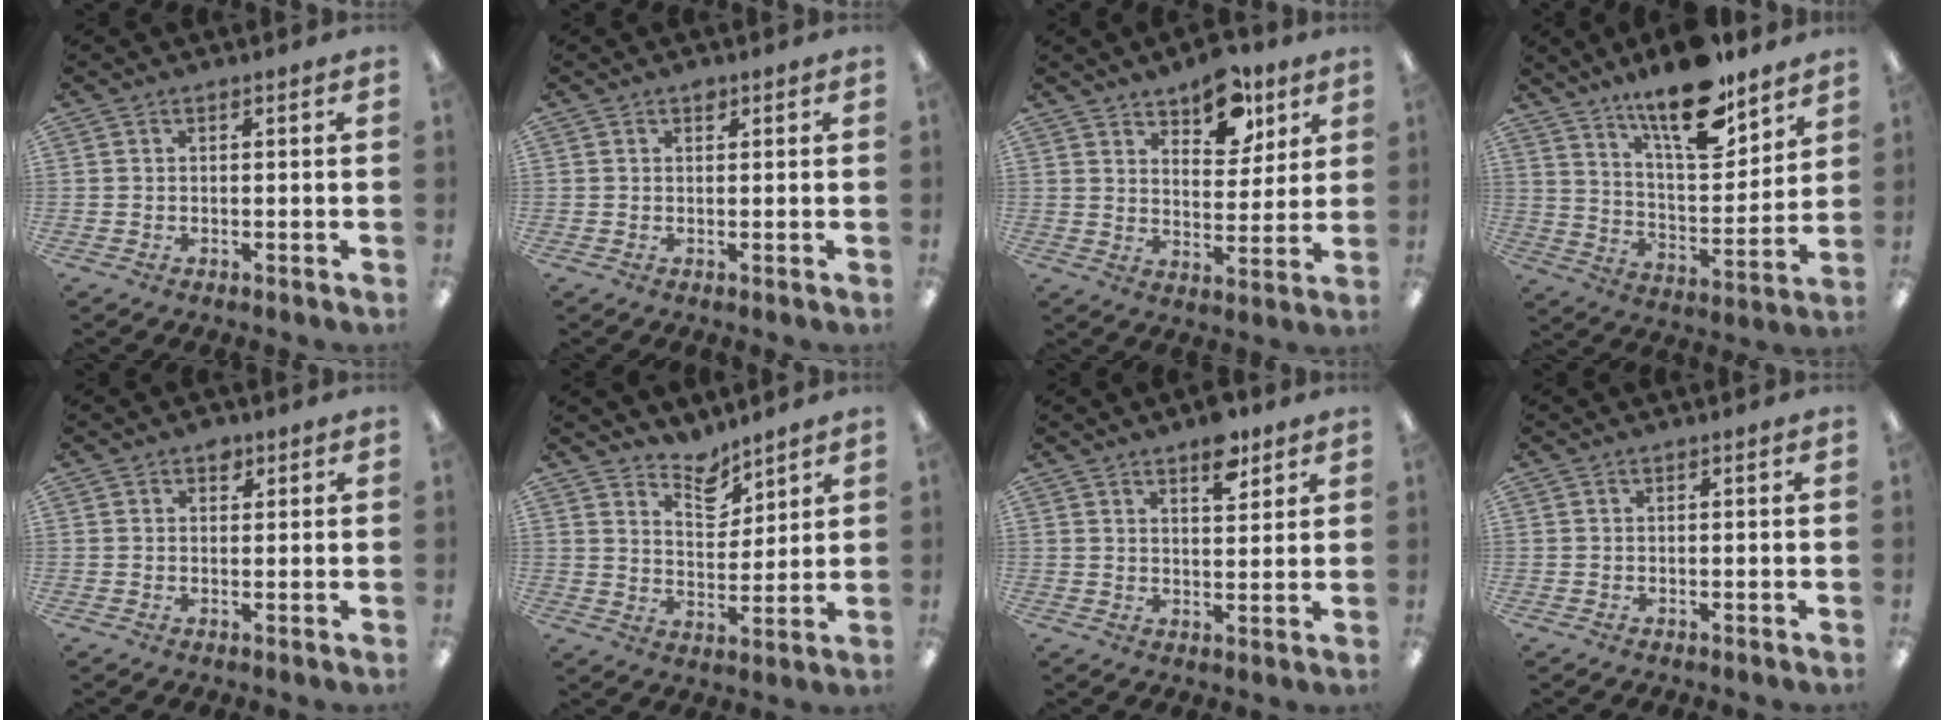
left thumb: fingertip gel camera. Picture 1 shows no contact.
{"total": 1.2, "force": [0.9, 0.7, 0.6], "torque": [-0.004, -0.002, 0.014]}
{"total": 10.9, "force": [7.9, 5.6, 4.9], "torque": [-0.059, -0.041, 0.139]}
{"total": 17.8, "force": [13.2, 5.7, 10.5], "torque": [-0.165, -0.086, 0.221]}
{"total": 2.5, "force": [1.6, 1.6, 1.1], "torque": [0.001, -0.005, 0.023]}
{"total": 7.4, "force": [6.5, 3.1, 1.7], "torque": [-0.017, -0.048, 0.117]}
{"total": 7.0, "force": [4.9, 2.9, 3.9], "torque": [-0.041, -0.031, 0.080]}
{"total": 0.0}